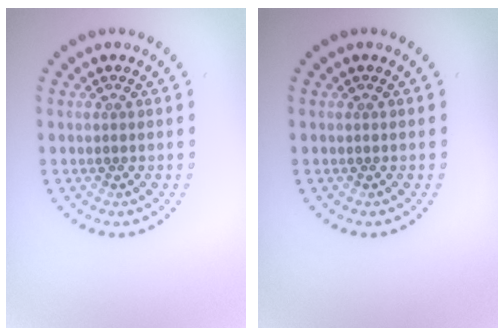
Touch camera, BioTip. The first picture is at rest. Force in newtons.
{"total": 0.0}